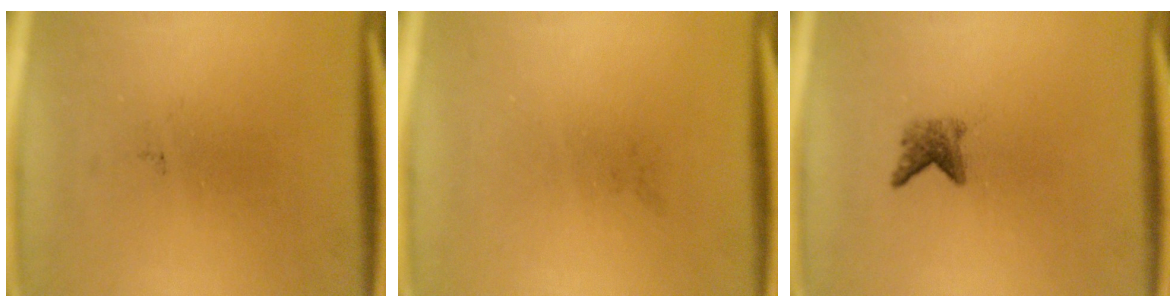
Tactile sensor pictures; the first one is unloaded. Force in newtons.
{"total": 0.0}
{"total": 2.1}